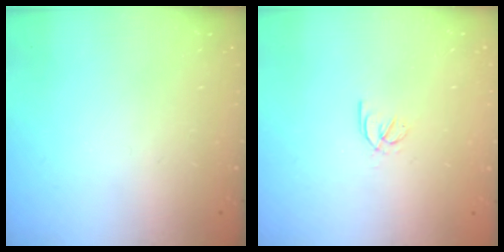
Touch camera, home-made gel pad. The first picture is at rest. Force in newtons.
{"total": 2.3, "press": 2.2, "slide": 0.5}